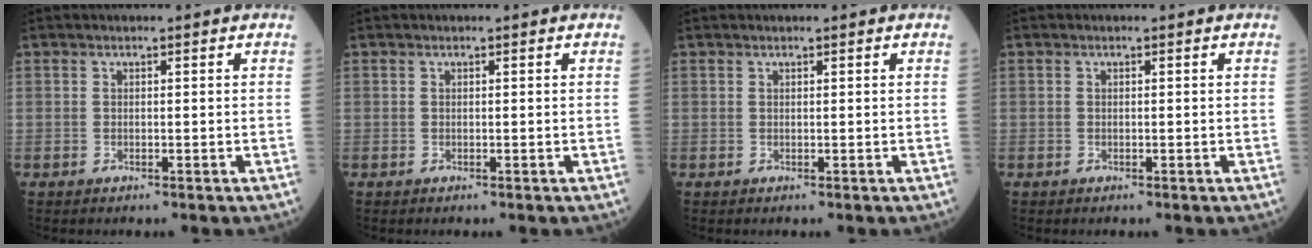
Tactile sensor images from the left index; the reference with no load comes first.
{"total": 0.0}
{"total": 0.6, "force": [0.6, 0.0, 0.2], "torque": [-0.005, 0.016, 0.012]}
{"total": 0.0}